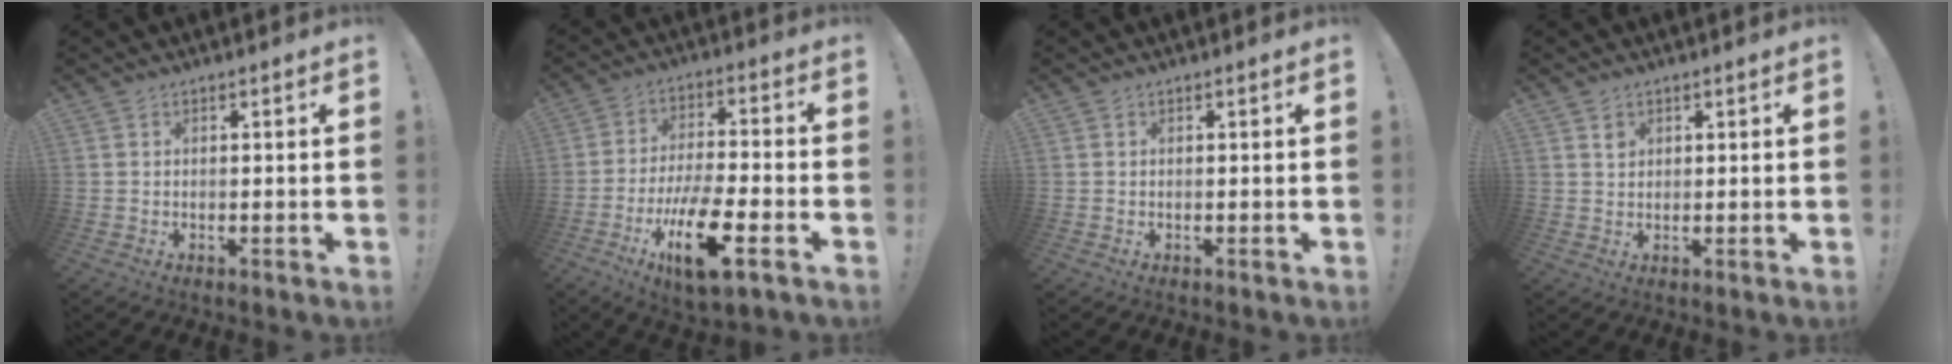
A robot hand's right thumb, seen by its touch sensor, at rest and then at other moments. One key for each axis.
{"total": 16.6, "fx": -7.5, "fy": 5.7, "fz": 13.6, "tx": -0.234, "ty": 0.034, "tz": -0.117}
{"total": 0.0}
{"total": 1.7, "fx": 1.0, "fy": 1.3, "fz": 0.5, "tx": 0.001, "ty": -0.003, "tz": 0.017}